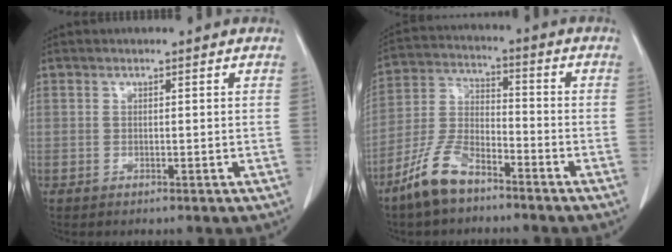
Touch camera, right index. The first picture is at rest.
{"total": 9.6, "force": [-6.9, 3.4, 5.7], "torque": [-0.132, -0.007, -0.142]}